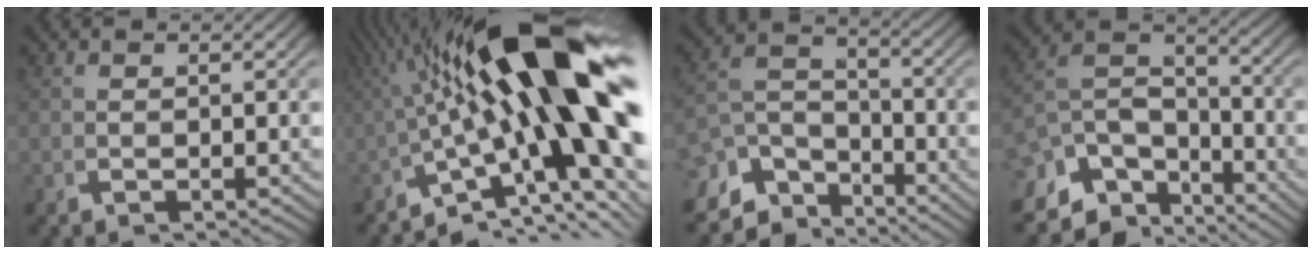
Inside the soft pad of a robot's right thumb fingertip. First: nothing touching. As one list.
[{"total": 18.3, "force": [1.1, 8.4, 16.2], "torque": [-0.249, -0.023, 0.035]}, {"total": 7.5, "force": [-2.8, 5.4, 4.4], "torque": [-0.068, -0.024, -0.043]}, {"total": 9.6, "force": [-1.9, 6.9, 6.4], "torque": [-0.122, -0.024, -0.028]}]